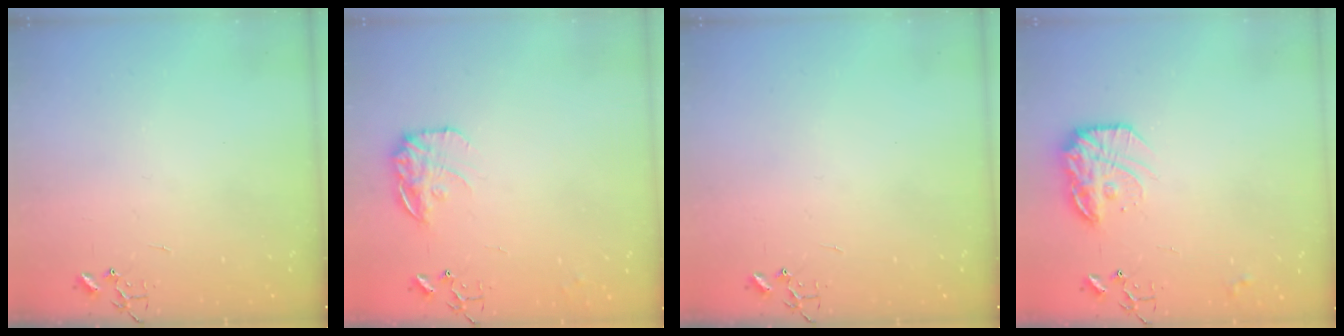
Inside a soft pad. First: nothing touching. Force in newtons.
{"total": 12.9, "press": 12.8, "slide": 0.6}
{"total": 0.0}
{"total": 15.4, "press": 15.3, "slide": 0.8}